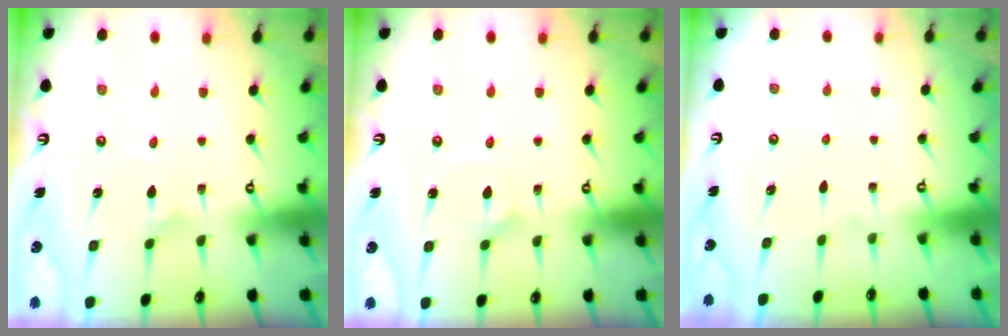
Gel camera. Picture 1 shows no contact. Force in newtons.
{"total": 2.1, "press": 2.1, "slide": 0.5}
{"total": 0.0}